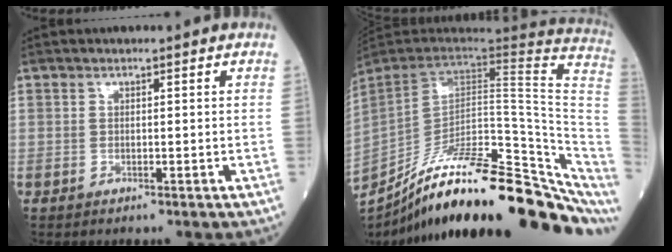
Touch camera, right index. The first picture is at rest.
{"total": 32.2, "force": [-23.5, 7.3, 20.8], "torque": [-0.242, -0.026, -0.342]}